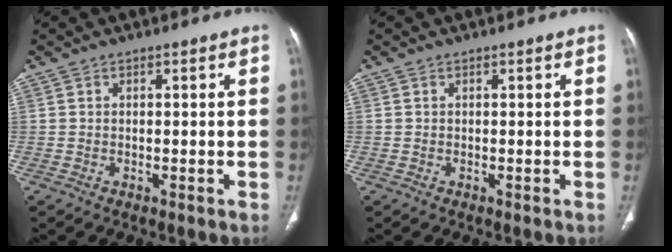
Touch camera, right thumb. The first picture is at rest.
{"total": 0.0}